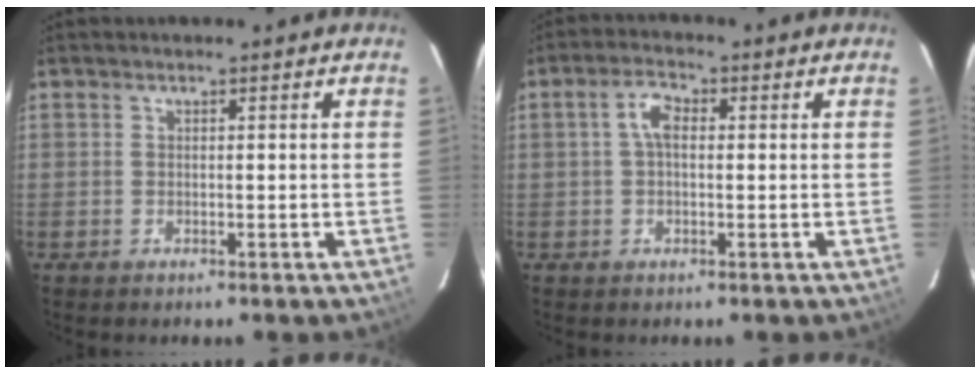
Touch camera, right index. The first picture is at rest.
{"total": 3.8, "force": [0.4, 2.1, 3.1], "torque": [-0.061, 0.013, 0.008]}